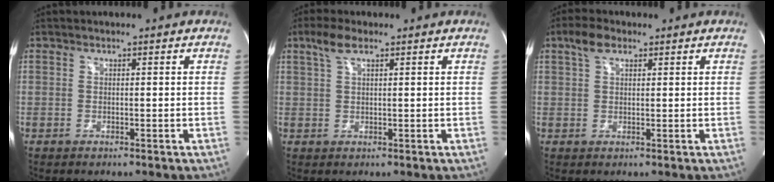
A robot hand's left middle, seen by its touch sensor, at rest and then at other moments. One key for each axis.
{"total": 3.2, "fx": 2.0, "fy": 0.8, "fz": 2.4, "tx": -0.058, "ty": 0.014, "tz": 0.044}
{"total": 3.4, "fx": 2.0, "fy": 1.6, "fz": 2.2, "tx": -0.050, "ty": 0.017, "tz": 0.040}